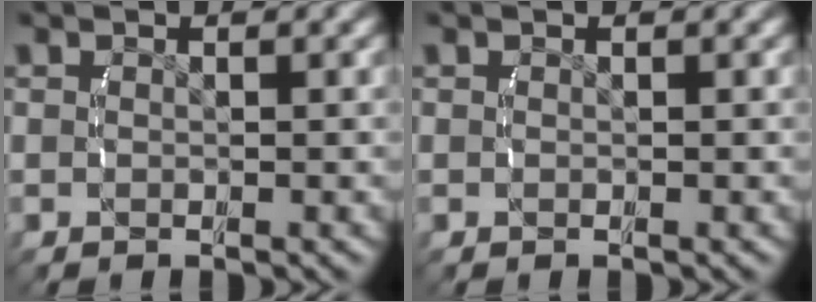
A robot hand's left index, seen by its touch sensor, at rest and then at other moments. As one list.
[{"total": 0.0}]